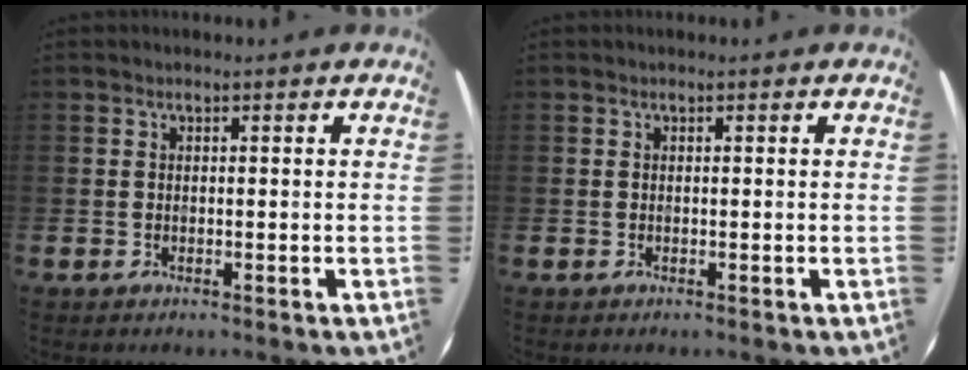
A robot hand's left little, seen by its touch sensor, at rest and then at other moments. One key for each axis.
{"total": 0.0}